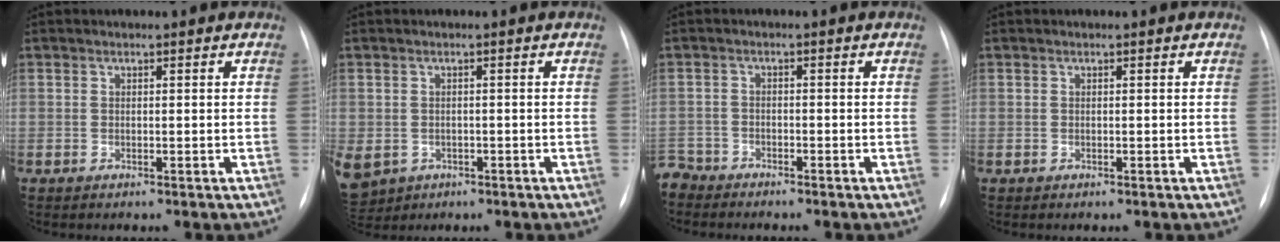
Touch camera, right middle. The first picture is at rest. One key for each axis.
{"total": 14.0, "fx": -5.7, "fy": 11.6, "fz": 5.5, "tx": -0.176, "ty": -0.006, "tz": -0.068}
{"total": 4.0, "fx": -3.8, "fy": 1.0, "fz": -0.5, "tx": 0.012, "ty": -0.009, "tz": -0.075}
{"total": 0.0}